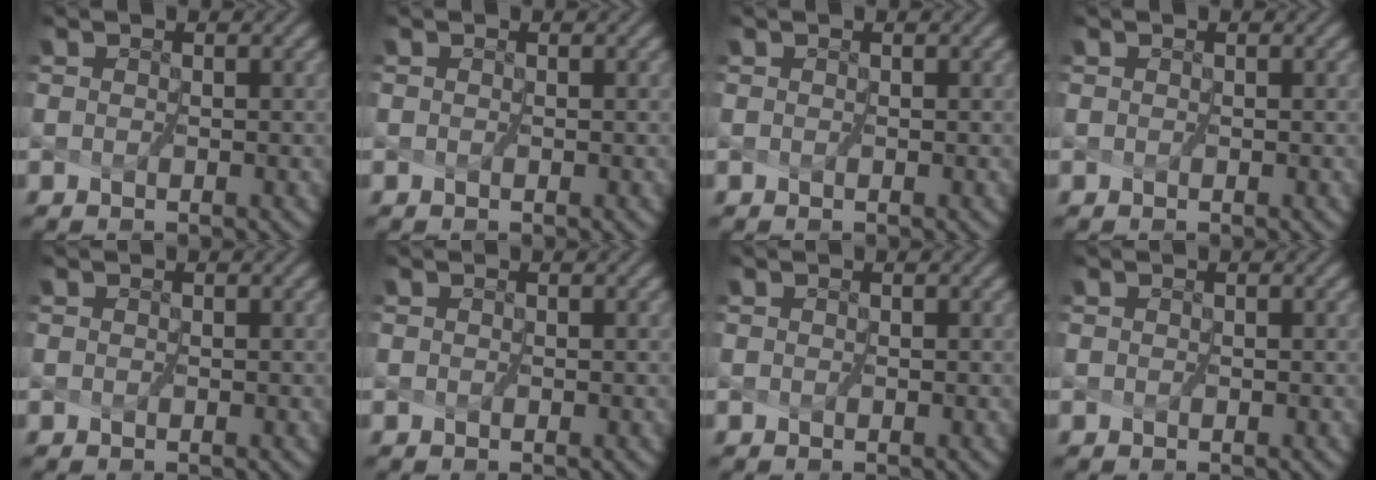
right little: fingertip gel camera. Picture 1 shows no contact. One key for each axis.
{"total": 0.0}
{"total": 0.0}
{"total": 0.0}
{"total": 0.0}
{"total": 0.0}
{"total": 0.0}
{"total": 0.0}